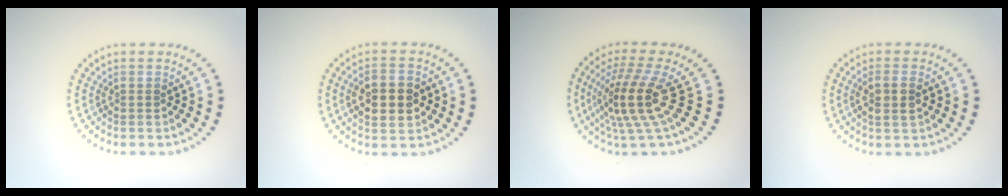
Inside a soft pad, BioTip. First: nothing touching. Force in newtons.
{"total": 4.6, "press": 4.6, "slide": 0.2}
{"total": 5.1, "press": 3.6, "slide": 3.5}
{"total": 2.4, "press": 2.2, "slide": 1.0}